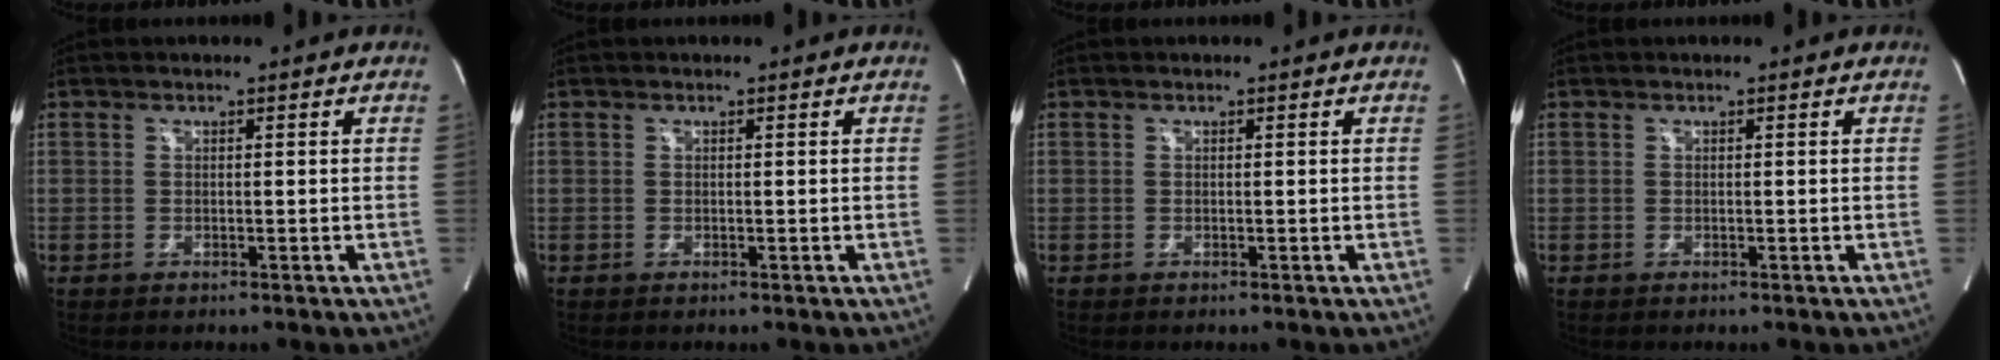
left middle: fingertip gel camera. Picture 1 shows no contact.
{"total": 0.0}
{"total": 0.0}
{"total": 0.0}